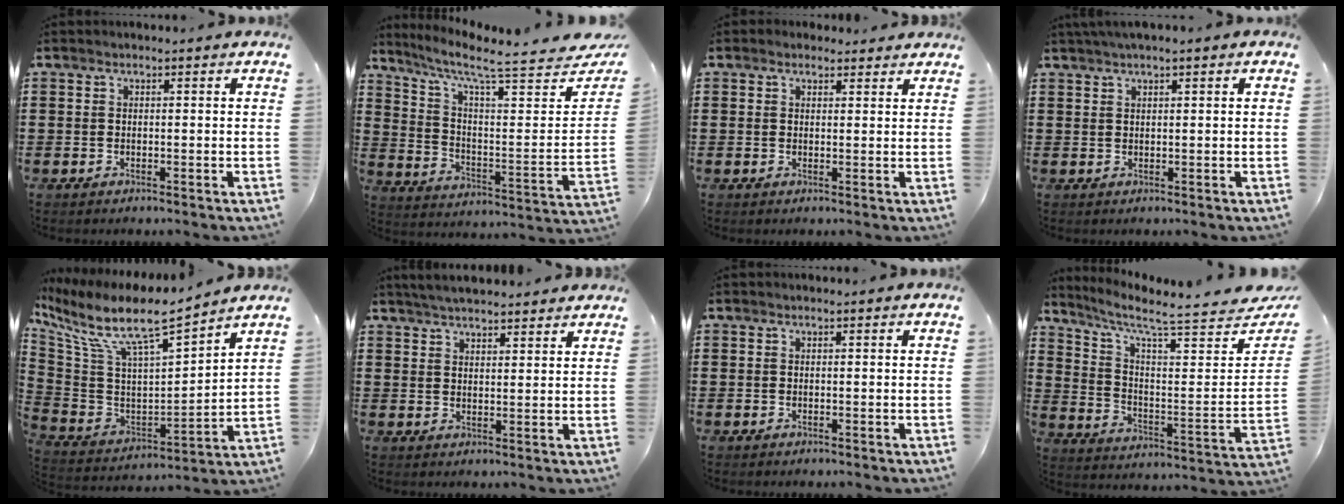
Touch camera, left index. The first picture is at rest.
{"total": 8.0, "force": [6.6, 0.4, 4.5], "torque": [-0.110, -0.061, 0.104]}
{"total": 1.8, "force": [1.5, 0.8, 0.3], "torque": [0.000, 0.003, 0.028]}
{"total": 1.4, "force": [1.0, 0.1, 1.0], "torque": [-0.019, 0.001, 0.020]}
{"total": 10.1, "force": [7.3, 1.8, 6.7], "torque": [-0.158, -0.051, 0.120]}
{"total": 3.8, "force": [3.7, 0.0, 0.8], "torque": [-0.024, -0.008, 0.068]}
{"total": 0.0}
{"total": 7.1, "force": [6.0, 0.2, 3.7], "torque": [-0.093, -0.060, 0.095]}